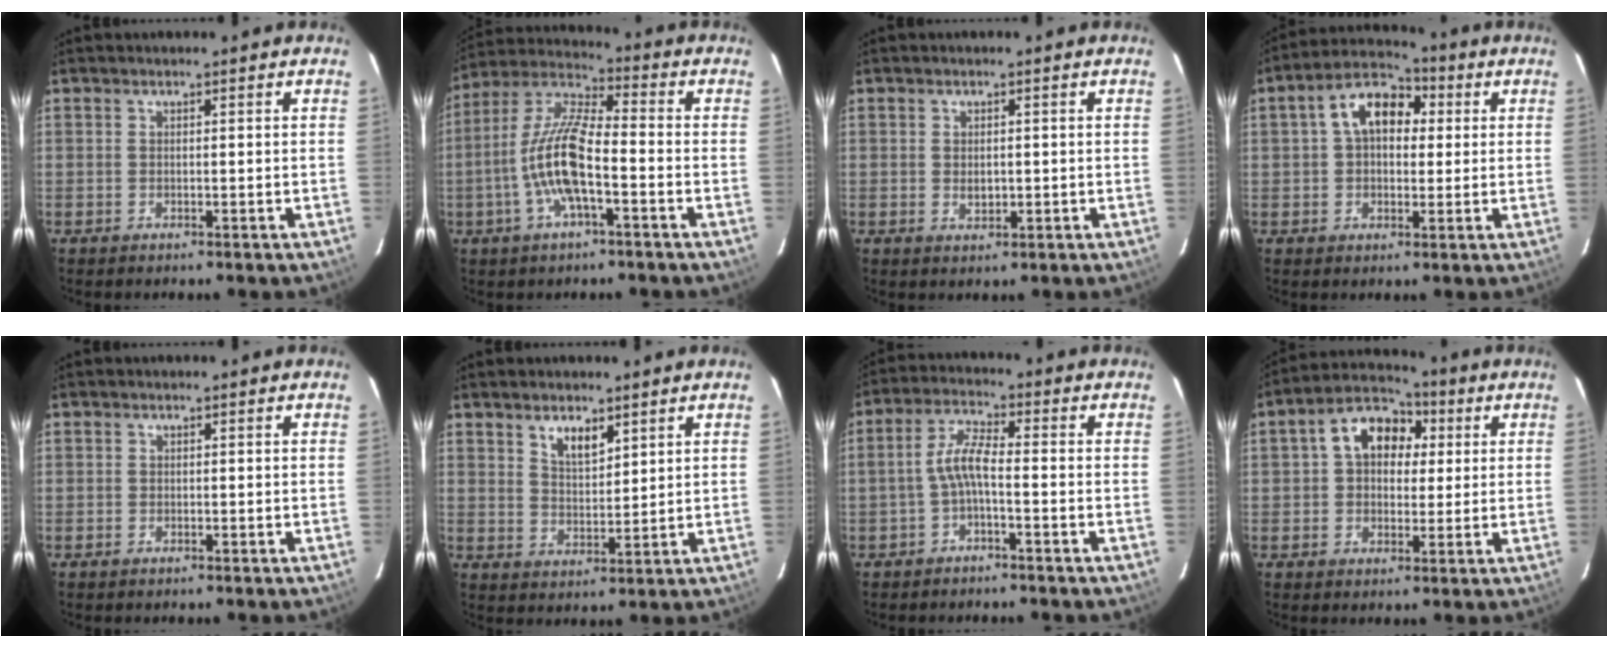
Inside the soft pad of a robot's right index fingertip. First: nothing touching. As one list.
[{"total": 12.9, "force": [-3.8, 3.5, 11.9], "torque": [-0.247, 0.003, -0.076]}, {"total": 2.2, "force": [-0.1, 1.6, 1.5], "torque": [-0.022, -0.002, 0.001]}, {"total": 10.1, "force": [2.3, 6.7, 7.2], "torque": [-0.125, 0.041, 0.035]}, {"total": 0.5, "force": [-0.2, 0.5, -0.1], "torque": [0.000, 0.001, -0.004]}, {"total": 5.1, "force": [3.4, 2.2, 3.1], "torque": [-0.053, 0.001, 0.065]}, {"total": 4.7, "force": [-1.6, 1.0, 4.3], "torque": [-0.096, 0.014, -0.034]}, {"total": 10.2, "force": [2.5, 7.4, 6.5], "torque": [-0.117, 0.039, 0.037]}]